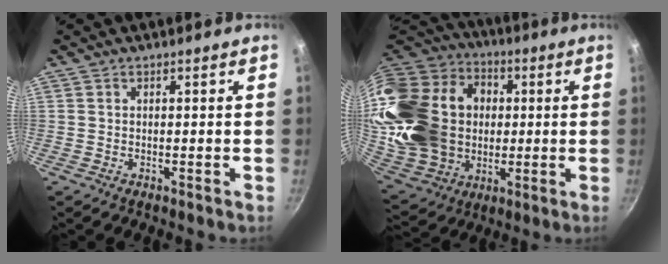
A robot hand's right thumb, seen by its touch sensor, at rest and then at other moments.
{"total": 31.5, "force": [2.8, 24.5, 19.6], "torque": [-0.381, 0.025, 0.071]}